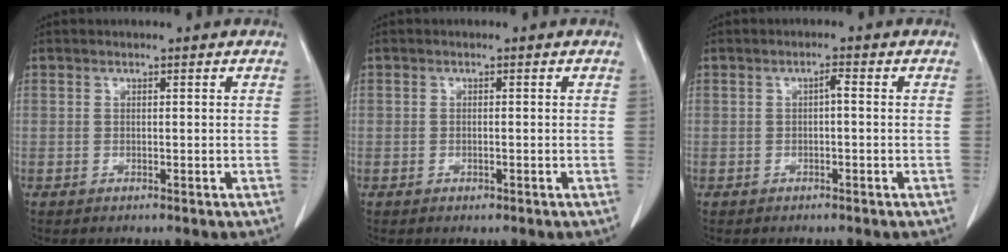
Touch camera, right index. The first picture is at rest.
{"total": 0.7, "force": [-0.4, 0.3, 0.4], "torque": [-0.007, 0.000, -0.004]}
{"total": 1.2, "force": [-0.1, 0.2, 1.2], "torque": [-0.019, 0.004, -0.002]}